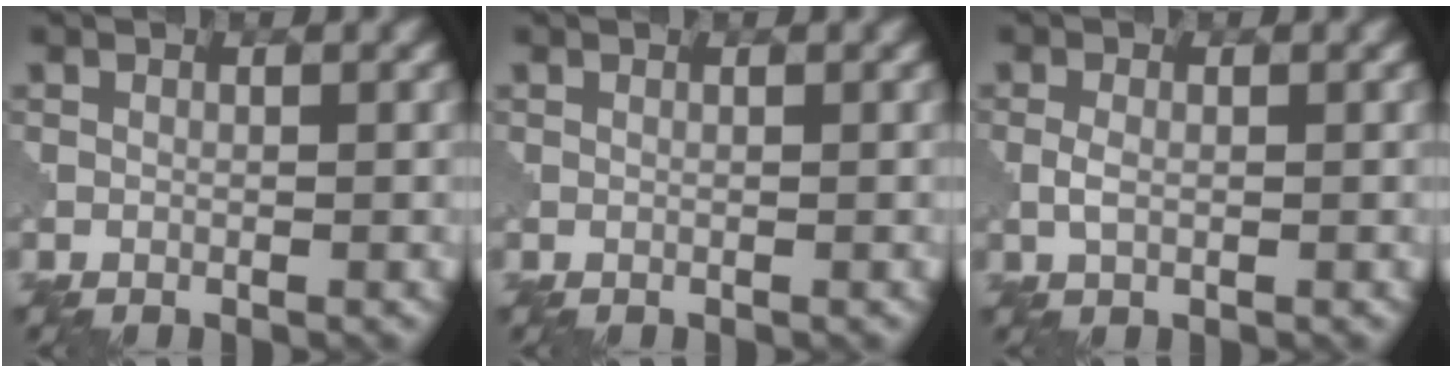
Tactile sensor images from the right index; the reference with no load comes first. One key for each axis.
{"total": 0.0}
{"total": 1.3, "fx": -0.2, "fy": 0.7, "fz": 1.1, "tx": -0.029, "ty": 0.002, "tz": -0.006}